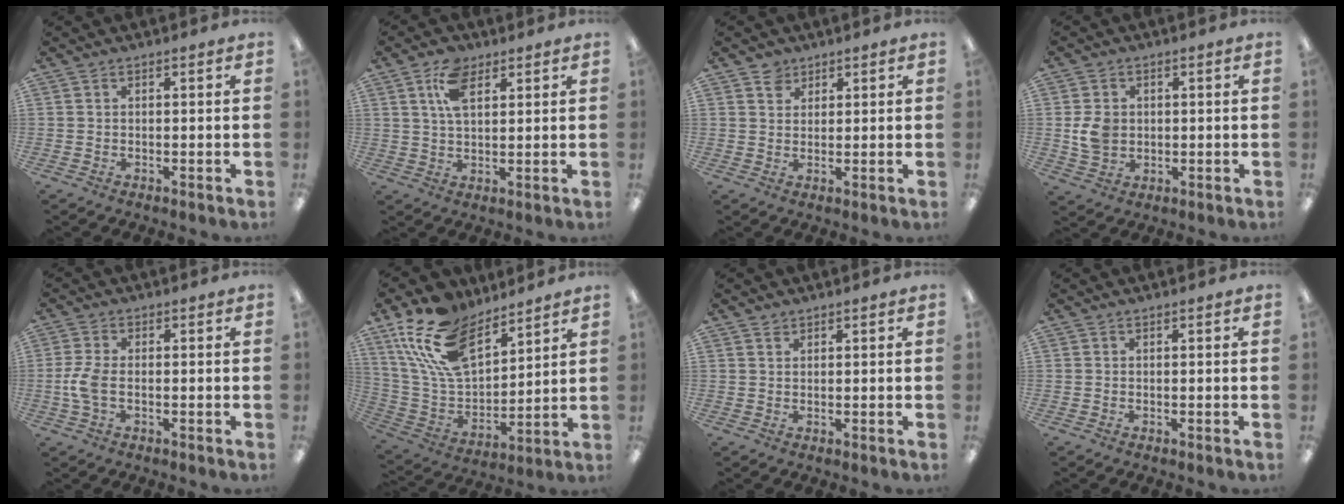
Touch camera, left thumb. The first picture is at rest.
{"total": 8.4, "force": [4.3, 4.6, 5.5], "torque": [-0.105, 0.002, 0.077]}
{"total": 3.5, "force": [2.3, 2.5, 0.3], "torque": [0.002, -0.004, 0.043]}
{"total": 6.0, "force": [0.4, 4.9, 3.4], "torque": [-0.057, 0.004, 0.009]}
{"total": 5.9, "force": [-0.7, 3.1, 5.0], "torque": [-0.117, -0.002, -0.018]}
{"total": 20.0, "force": [12.8, 10.6, 11.1], "torque": [-0.230, -0.057, 0.241]}
{"total": 1.1, "force": [0.9, 0.5, 0.3], "torque": [-0.007, -0.001, 0.018]}
{"total": 0.0}